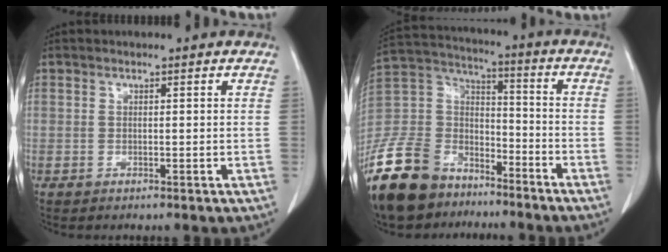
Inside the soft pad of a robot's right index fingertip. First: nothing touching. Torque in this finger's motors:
{"motor_torque": [0.42, -1.03, -0.72, -0.21]}